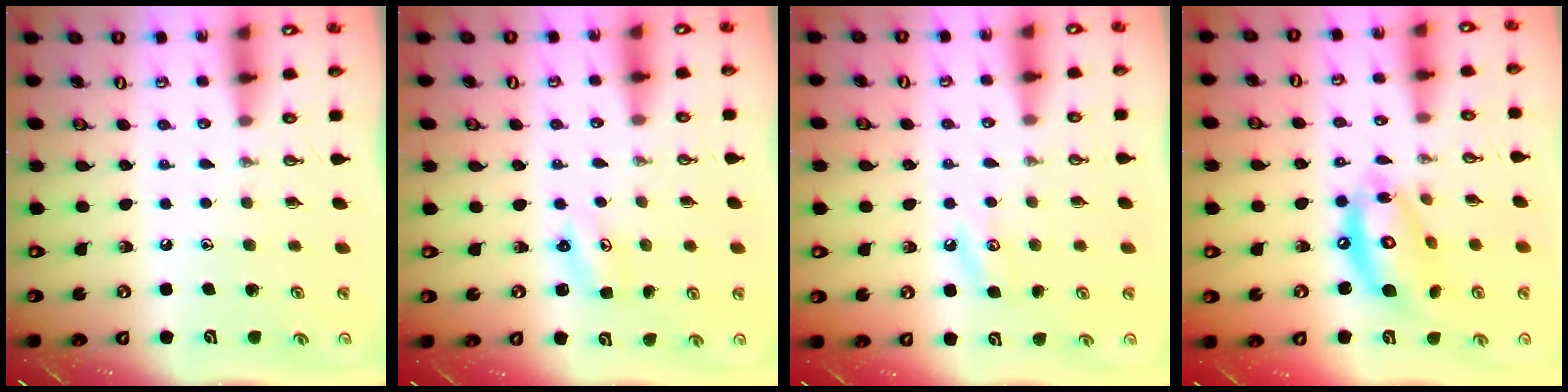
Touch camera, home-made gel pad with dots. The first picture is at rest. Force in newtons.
{"total": 2.3, "press": 2.3, "slide": 0.2}
{"total": 4.9, "press": 4.9, "slide": 0.5}
{"total": 15.0, "press": 14.9, "slide": 1.3}